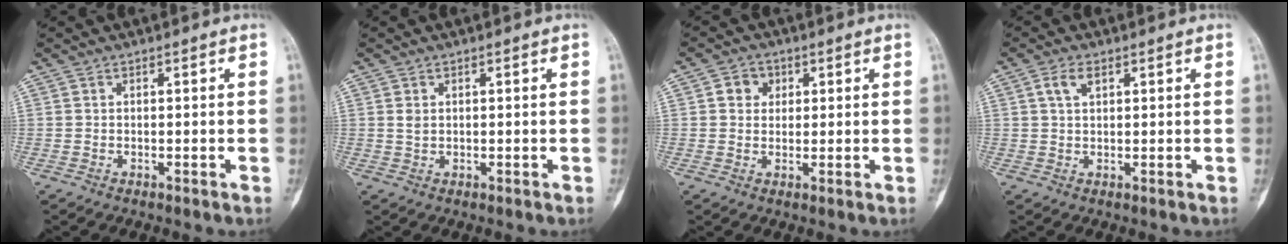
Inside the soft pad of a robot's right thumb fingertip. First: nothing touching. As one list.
[{"total": 1.3, "force": [0.4, 0.9, 0.8], "torque": [-0.012, 0.000, 0.011]}, {"total": 4.3, "force": [1.1, 3.8, 1.7], "torque": [0.000, 0.003, 0.012]}, {"total": 3.0, "force": [1.3, 1.6, 2.2], "torque": [-0.041, 0.004, 0.026]}]